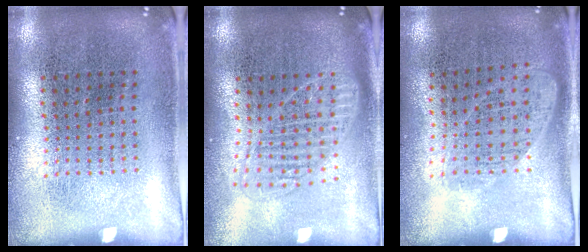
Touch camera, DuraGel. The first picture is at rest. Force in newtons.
{"total": 1.7, "press": 1.5, "slide": 0.8}
{"total": 1.2, "press": 1.0, "slide": 0.6}